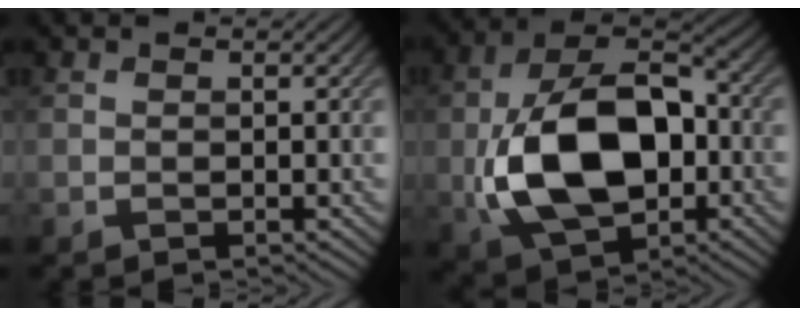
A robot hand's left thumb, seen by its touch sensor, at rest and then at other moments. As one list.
[{"total": 15.1, "force": [-2.5, 9.5, 11.5], "torque": [-0.233, -0.015, -0.048]}]